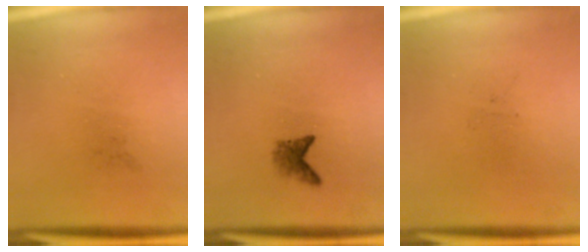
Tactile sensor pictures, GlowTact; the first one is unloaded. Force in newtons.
{"total": 1.8}
{"total": 0.0}